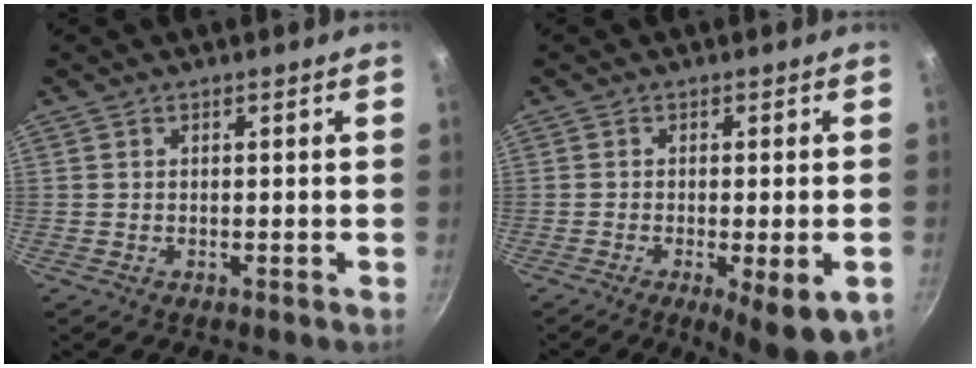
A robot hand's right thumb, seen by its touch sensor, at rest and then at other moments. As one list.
[{"total": 9.6, "force": [-3.9, 2.5, 8.4], "torque": [-0.116, -0.007, -0.051]}]